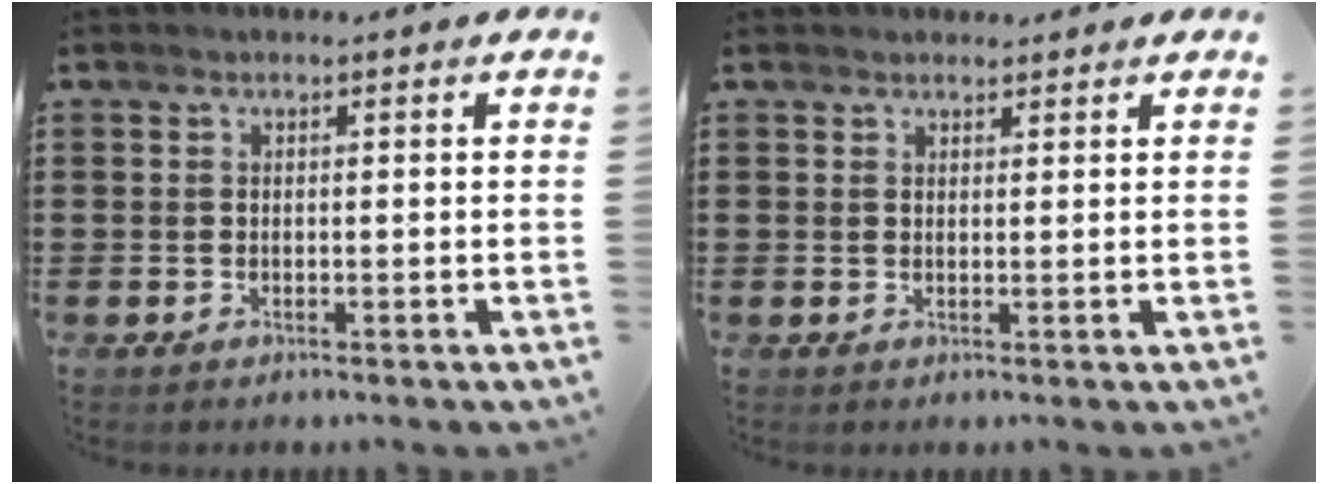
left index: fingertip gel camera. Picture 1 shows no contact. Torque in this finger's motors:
{"motor_torque": [-0.14, -0.15, -0.08, 0.01]}